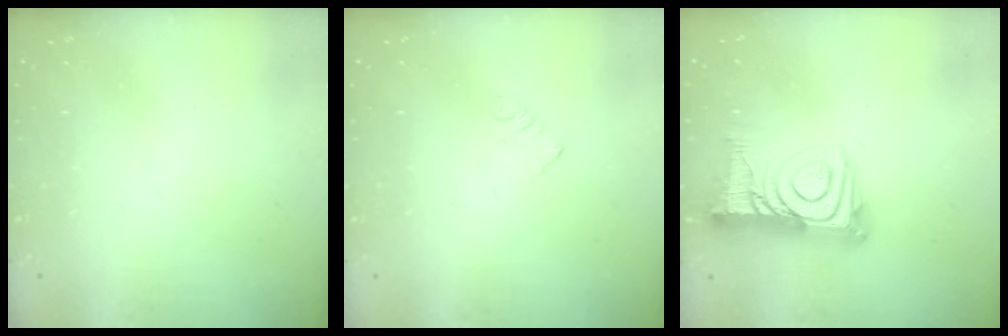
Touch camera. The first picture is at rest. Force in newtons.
{"total": 2.3, "press": 2.3, "slide": 0.4}
{"total": 17.3, "press": 17.2, "slide": 1.3}